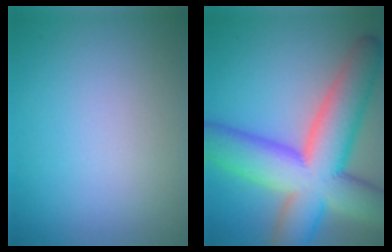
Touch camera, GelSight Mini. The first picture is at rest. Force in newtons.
{"total": 14.0, "press": 14.0, "slide": 0.5}